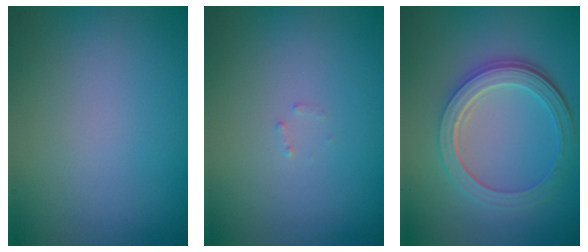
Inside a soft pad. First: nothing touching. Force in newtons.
{"total": 0.6, "press": 0.6, "slide": 0.1}
{"total": 5.1, "press": 3.7, "slide": 3.5}